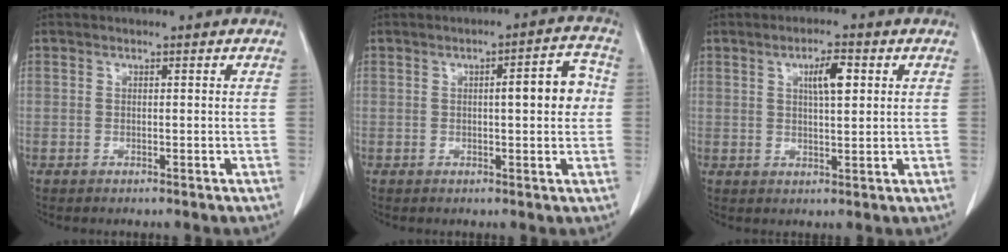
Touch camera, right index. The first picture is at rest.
{"total": 6.2, "force": [0.5, 1.4, 6.0], "torque": [-0.079, 0.018, 0.005]}
{"total": 4.7, "force": [1.6, 1.0, 4.3], "torque": [-0.073, 0.003, 0.028]}